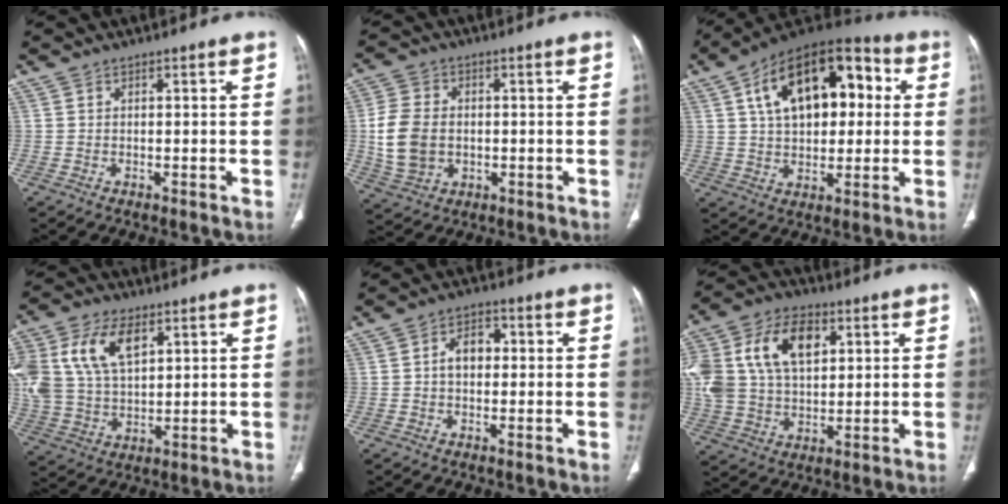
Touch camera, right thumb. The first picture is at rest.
{"total": 10.6, "force": [-0.4, 8.0, 6.9], "torque": [-0.132, 0.004, -0.002]}
{"total": 21.4, "force": [5.2, 12.2, 16.8], "torque": [-0.225, 0.025, 0.072]}
{"total": 18.6, "force": [6.8, 11.3, 13.1], "torque": [-0.291, 0.000, 0.132]}
{"total": 5.0, "force": [0.3, 3.4, 3.6], "torque": [-0.049, 0.016, -0.001]}
{"total": 22.3, "force": [6.7, 14.6, 15.6], "torque": [-0.338, 0.027, 0.125]}